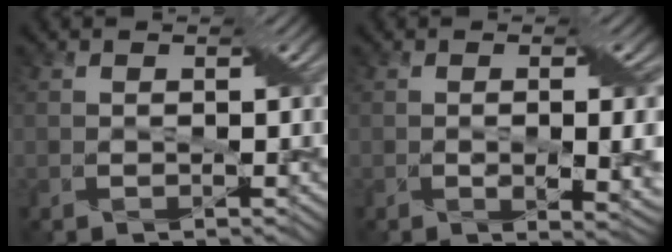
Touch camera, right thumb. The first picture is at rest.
{"total": 5.8, "force": [-0.5, 1.9, 5.5], "torque": [-0.080, -0.011, 0.001]}